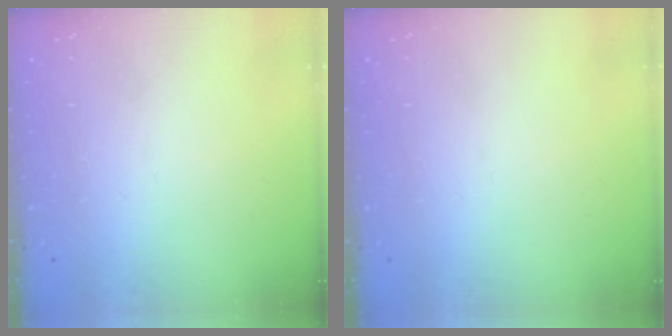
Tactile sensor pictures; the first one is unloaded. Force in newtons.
{"total": 0.0}